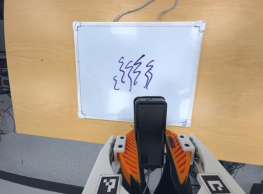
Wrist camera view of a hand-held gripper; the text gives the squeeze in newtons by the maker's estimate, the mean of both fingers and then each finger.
{"total": 4.9, "left": 3.6, "right": 6.3}